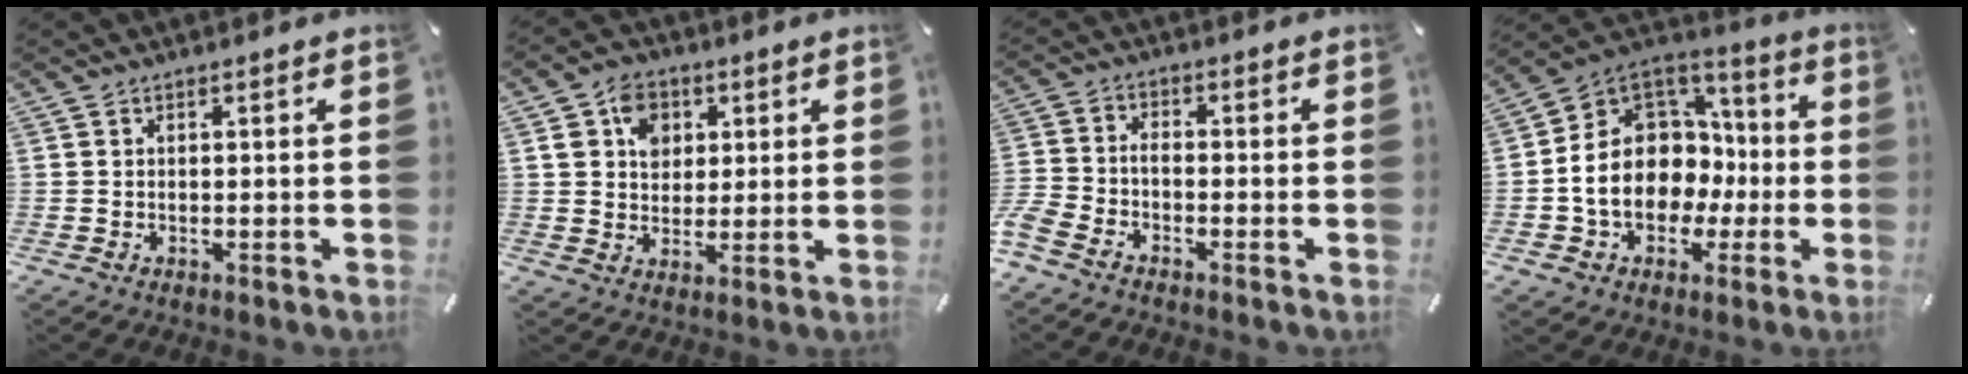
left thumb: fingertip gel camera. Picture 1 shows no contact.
{"total": 8.1, "force": [2.6, 6.8, 3.4], "torque": [-0.045, 0.004, 0.044]}
{"total": 3.7, "force": [-2.7, 1.7, 1.9], "torque": [-0.059, 0.003, -0.057]}
{"total": 14.2, "force": [-3.0, 12.2, 6.6], "torque": [-0.141, 0.000, -0.050]}